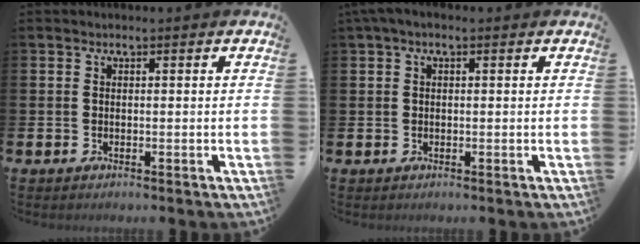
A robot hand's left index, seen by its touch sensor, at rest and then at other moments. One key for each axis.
{"total": 1.0, "fx": 0.2, "fy": 0.4, "fz": 0.9, "tx": -0.013, "ty": 0.005, "tz": 0.001}